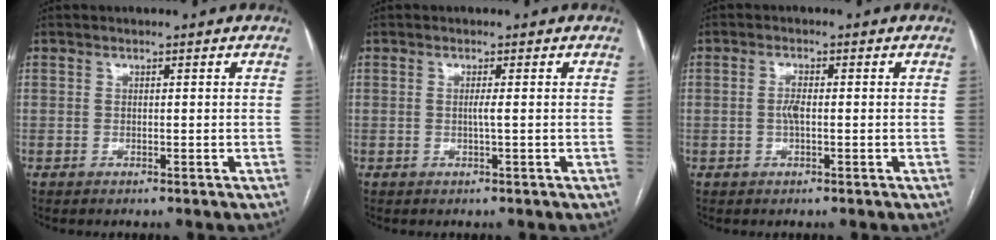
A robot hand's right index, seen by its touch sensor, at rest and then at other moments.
{"total": 1.1, "force": [0.0, -0.3, 1.0], "torque": [-0.019, 0.000, -0.003]}
{"total": 2.2, "force": [-0.3, 0.6, 2.1], "torque": [-0.047, 0.002, -0.004]}